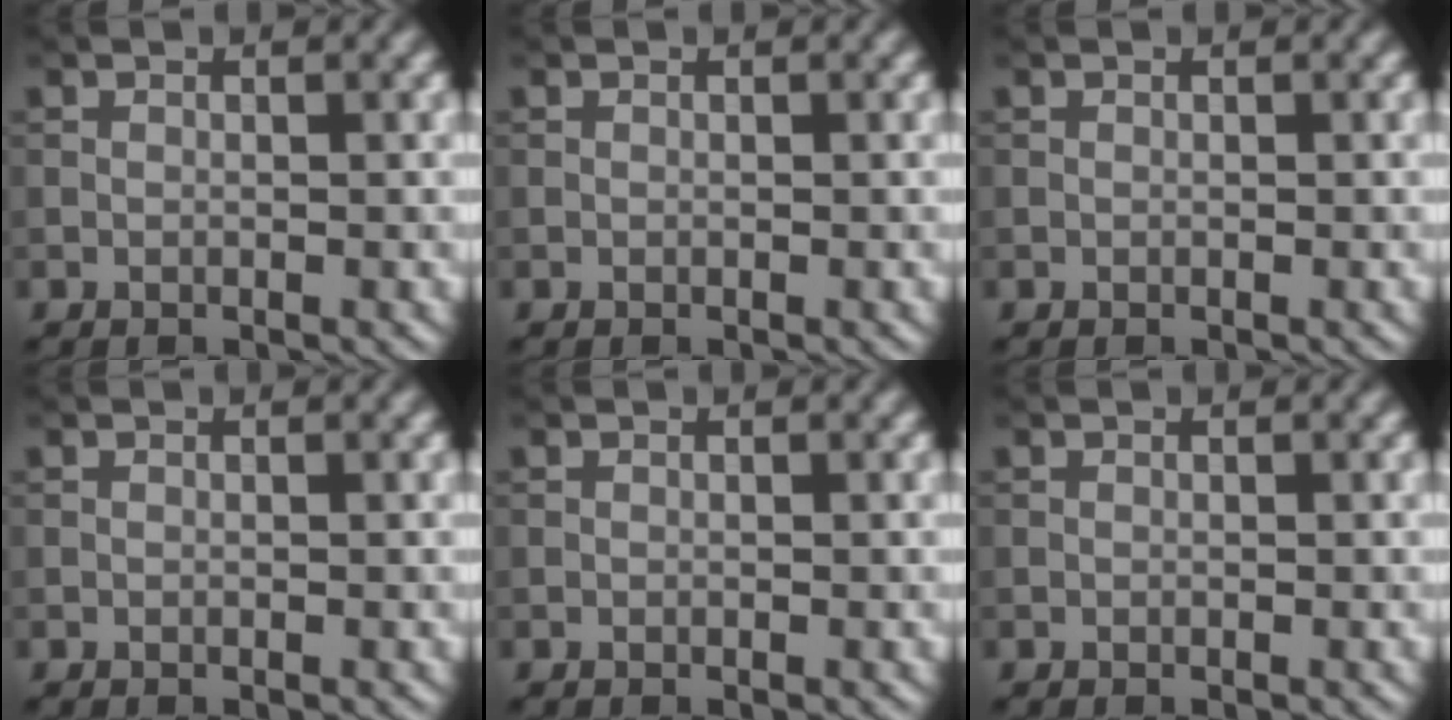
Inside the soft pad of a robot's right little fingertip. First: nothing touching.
{"total": 0.0}
{"total": 0.0}
{"total": 0.0}
{"total": 0.0}
{"total": 0.0}